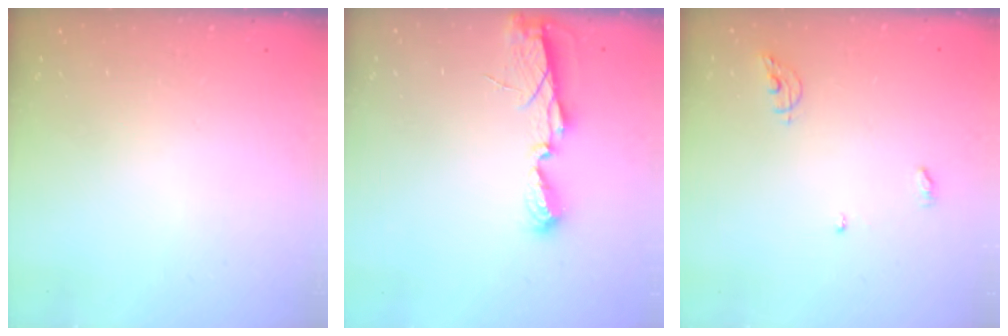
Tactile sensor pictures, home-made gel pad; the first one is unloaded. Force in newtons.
{"total": 6.3, "press": 6.2, "slide": 0.4}
{"total": 6.3, "press": 6.3, "slide": 0.2}